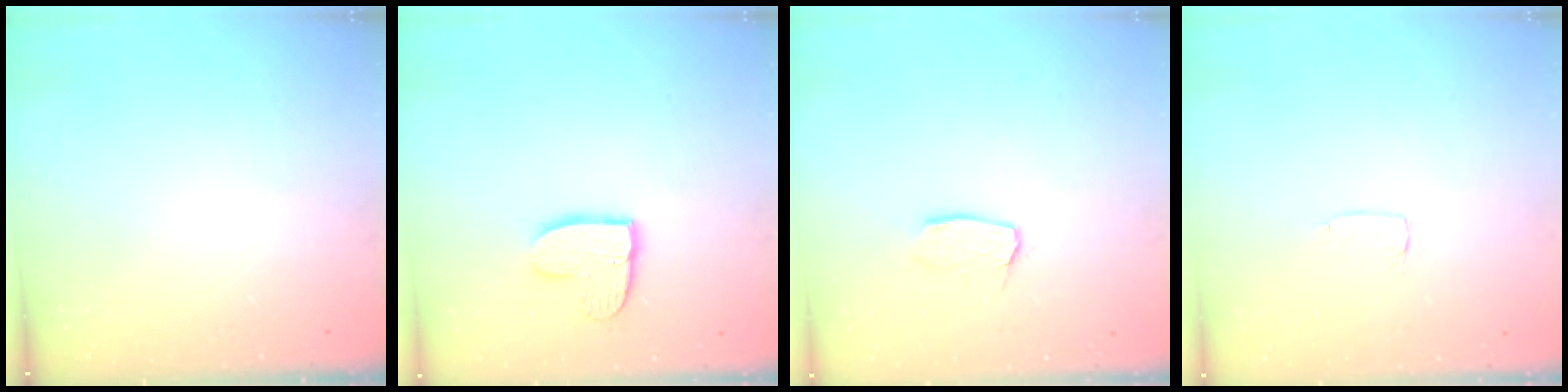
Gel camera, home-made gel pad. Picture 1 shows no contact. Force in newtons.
{"total": 9.4, "press": 9.3, "slide": 0.7}
{"total": 5.6, "press": 5.6, "slide": 0.4}
{"total": 1.2, "press": 1.2, "slide": 0.0}